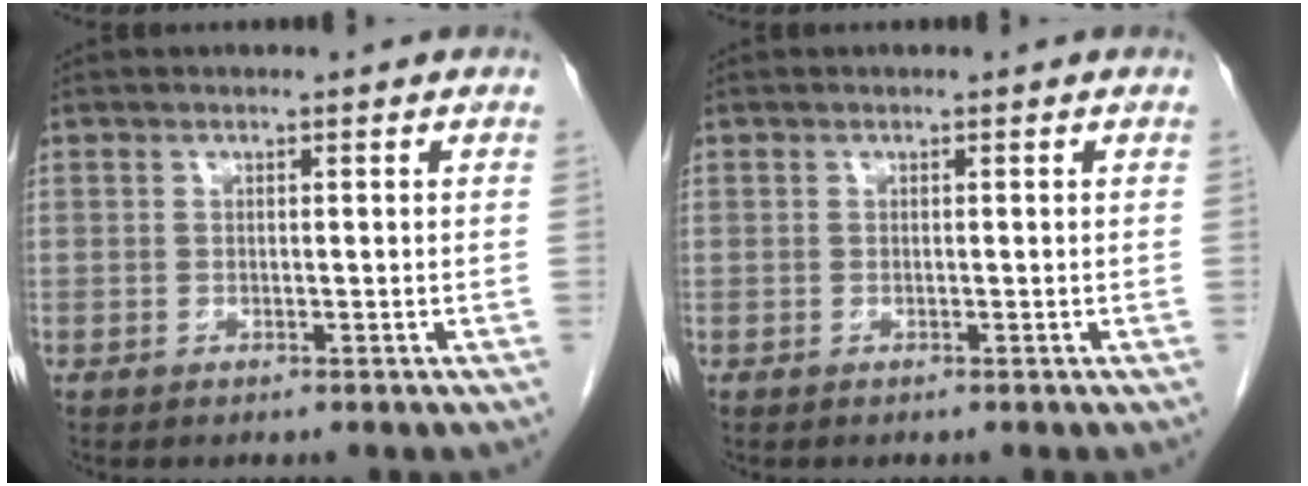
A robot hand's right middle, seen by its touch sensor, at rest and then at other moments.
{"total": 0.0}